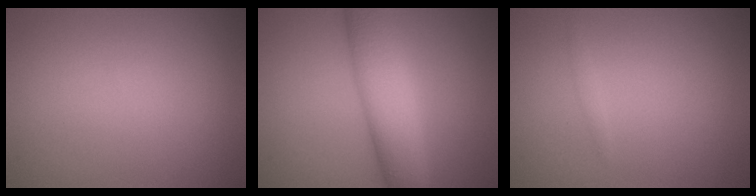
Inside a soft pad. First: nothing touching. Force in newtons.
{"total": 7.1, "press": 7.1, "slide": 0.2}
{"total": 0.6, "press": 0.6, "slide": 0.0}